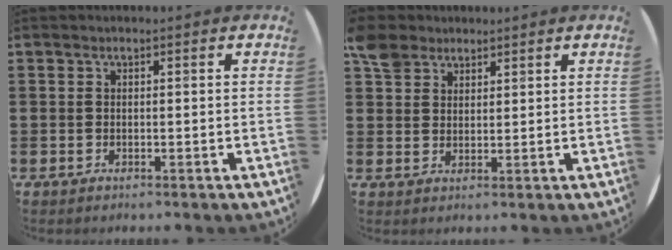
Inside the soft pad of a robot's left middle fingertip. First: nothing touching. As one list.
[{"total": 4.5, "force": [3.6, 2.6, 0.9], "torque": [-0.024, -0.001, 0.070]}]